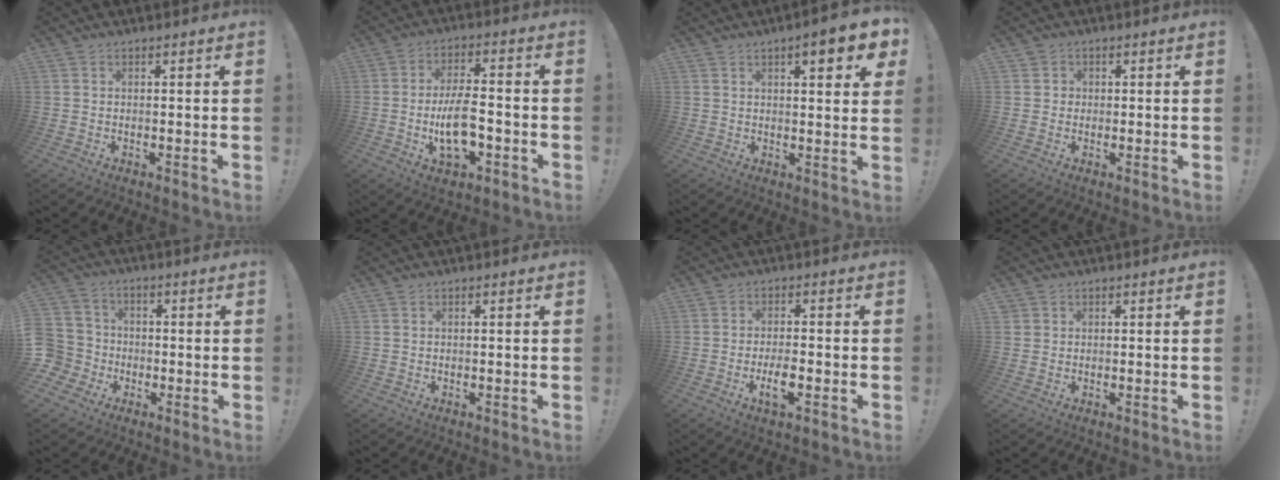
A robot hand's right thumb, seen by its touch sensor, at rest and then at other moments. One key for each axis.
{"total": 11.8, "fx": -3.0, "fy": 5.6, "fz": 10.0, "tx": -0.172, "ty": 0.009, "tz": -0.051}
{"total": 7.6, "fx": 3.6, "fy": 1.6, "fz": 6.5, "tx": -0.078, "ty": -0.019, "tz": 0.052}
{"total": 2.1, "fx": -0.2, "fy": 2.0, "fz": 0.6, "tx": -0.004, "ty": 0.003, "tz": -0.004}
{"total": 8.1, "fx": -2.1, "fy": 7.6, "fz": 1.6, "tx": -0.035, "ty": 0.021, "tz": -0.033}
{"total": 0.0}
{"total": 6.1, "fx": -2.5, "fy": 1.7, "fz": 5.3, "tx": -0.096, "ty": -0.004, "tz": -0.045}
{"total": 1.0, "fx": 0.6, "fy": 0.8, "fz": 0.1, "tx": 0.003, "ty": -0.003, "tz": 0.011}